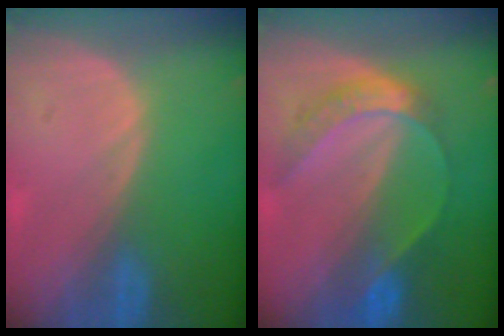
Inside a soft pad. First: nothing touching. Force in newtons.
{"total": 6.9, "press": 5.7, "slide": 3.9}